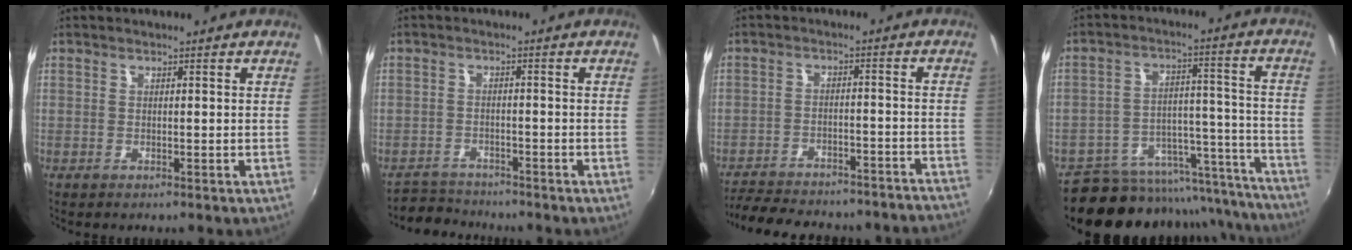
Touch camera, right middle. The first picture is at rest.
{"total": 4.4, "force": [-4.1, 1.6, -0.3], "torque": [-0.011, 0.011, -0.077]}
{"total": 22.0, "force": [-19.9, 5.0, 8.1], "torque": [-0.165, -0.001, -0.252]}
{"total": 23.9, "force": [-19.8, 10.6, 8.3], "torque": [-0.136, 0.043, -0.246]}